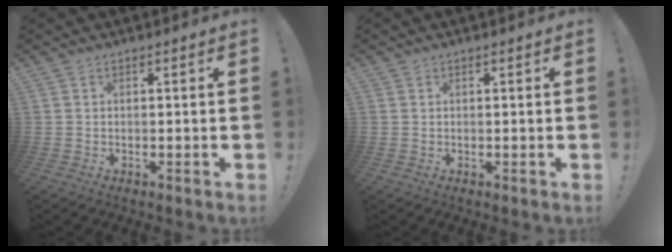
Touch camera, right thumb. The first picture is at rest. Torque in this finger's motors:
{"motor_torque": [0.00, -0.01, 0.22, 0.08, 0.00]}